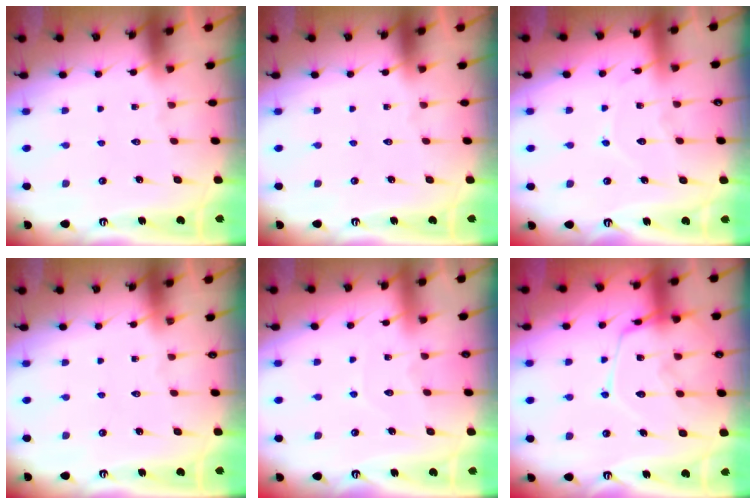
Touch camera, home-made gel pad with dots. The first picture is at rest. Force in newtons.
{"total": 0.0}
{"total": 7.4, "press": 7.4, "slide": 0.8}
{"total": 0.0}
{"total": 4.4, "press": 4.3, "slide": 0.3}
{"total": 14.9, "press": 14.8, "slide": 1.3}